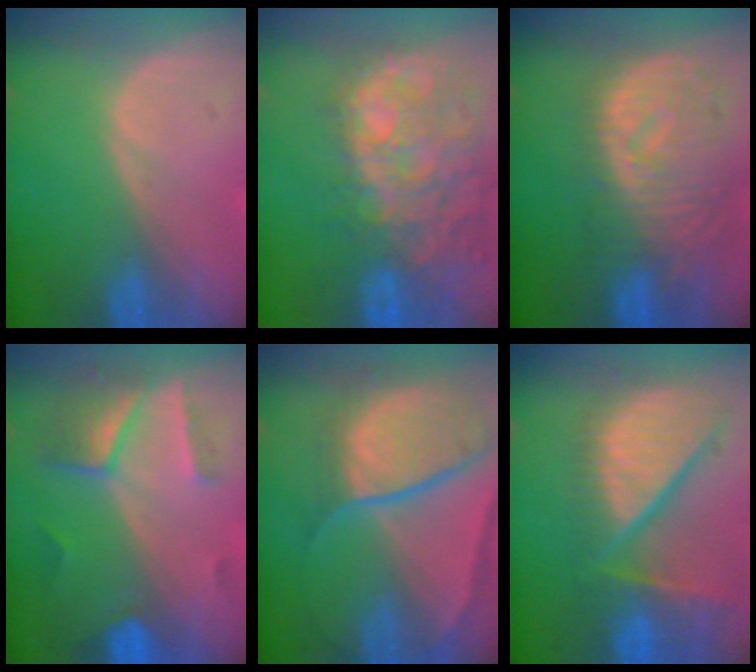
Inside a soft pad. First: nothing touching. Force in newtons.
{"total": 13.5, "press": 11.6, "slide": 6.8}
{"total": 10.9, "press": 9.6, "slide": 5.1}
{"total": 7.4, "press": 6.5, "slide": 3.6}
{"total": 10.6, "press": 8.8, "slide": 5.9}
{"total": 13.2, "press": 11.0, "slide": 7.3}